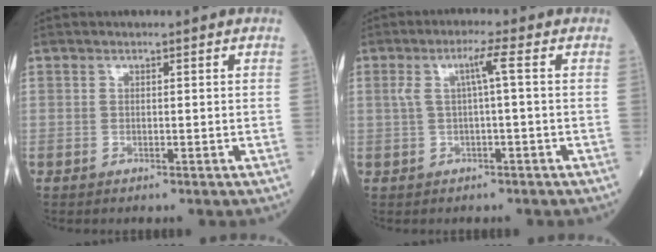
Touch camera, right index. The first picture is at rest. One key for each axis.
{"total": 4.2, "fx": 0.6, "fy": 0.3, "fz": 4.1, "tx": -0.089, "ty": 0.019, "tz": 0.016}